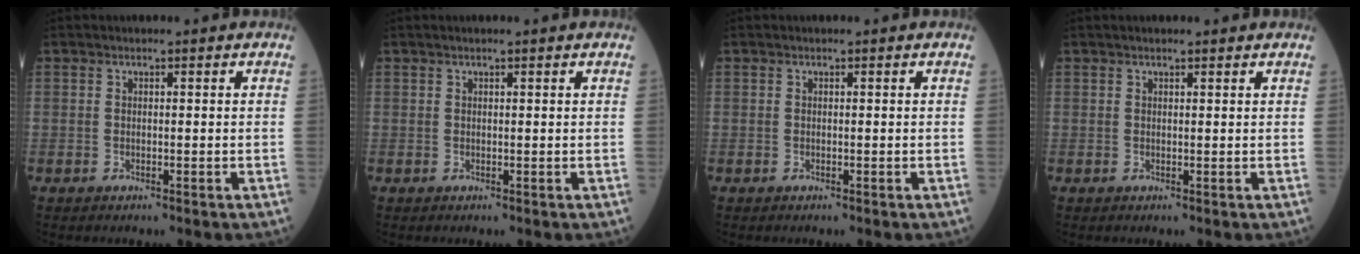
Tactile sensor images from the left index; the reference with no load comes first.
{"total": 1.7, "force": [1.4, -0.1, 1.0], "torque": [-0.013, 0.017, 0.023]}
{"total": 0.0}
{"total": 3.1, "force": [2.7, 0.4, 1.5], "torque": [-0.017, 0.024, 0.036]}